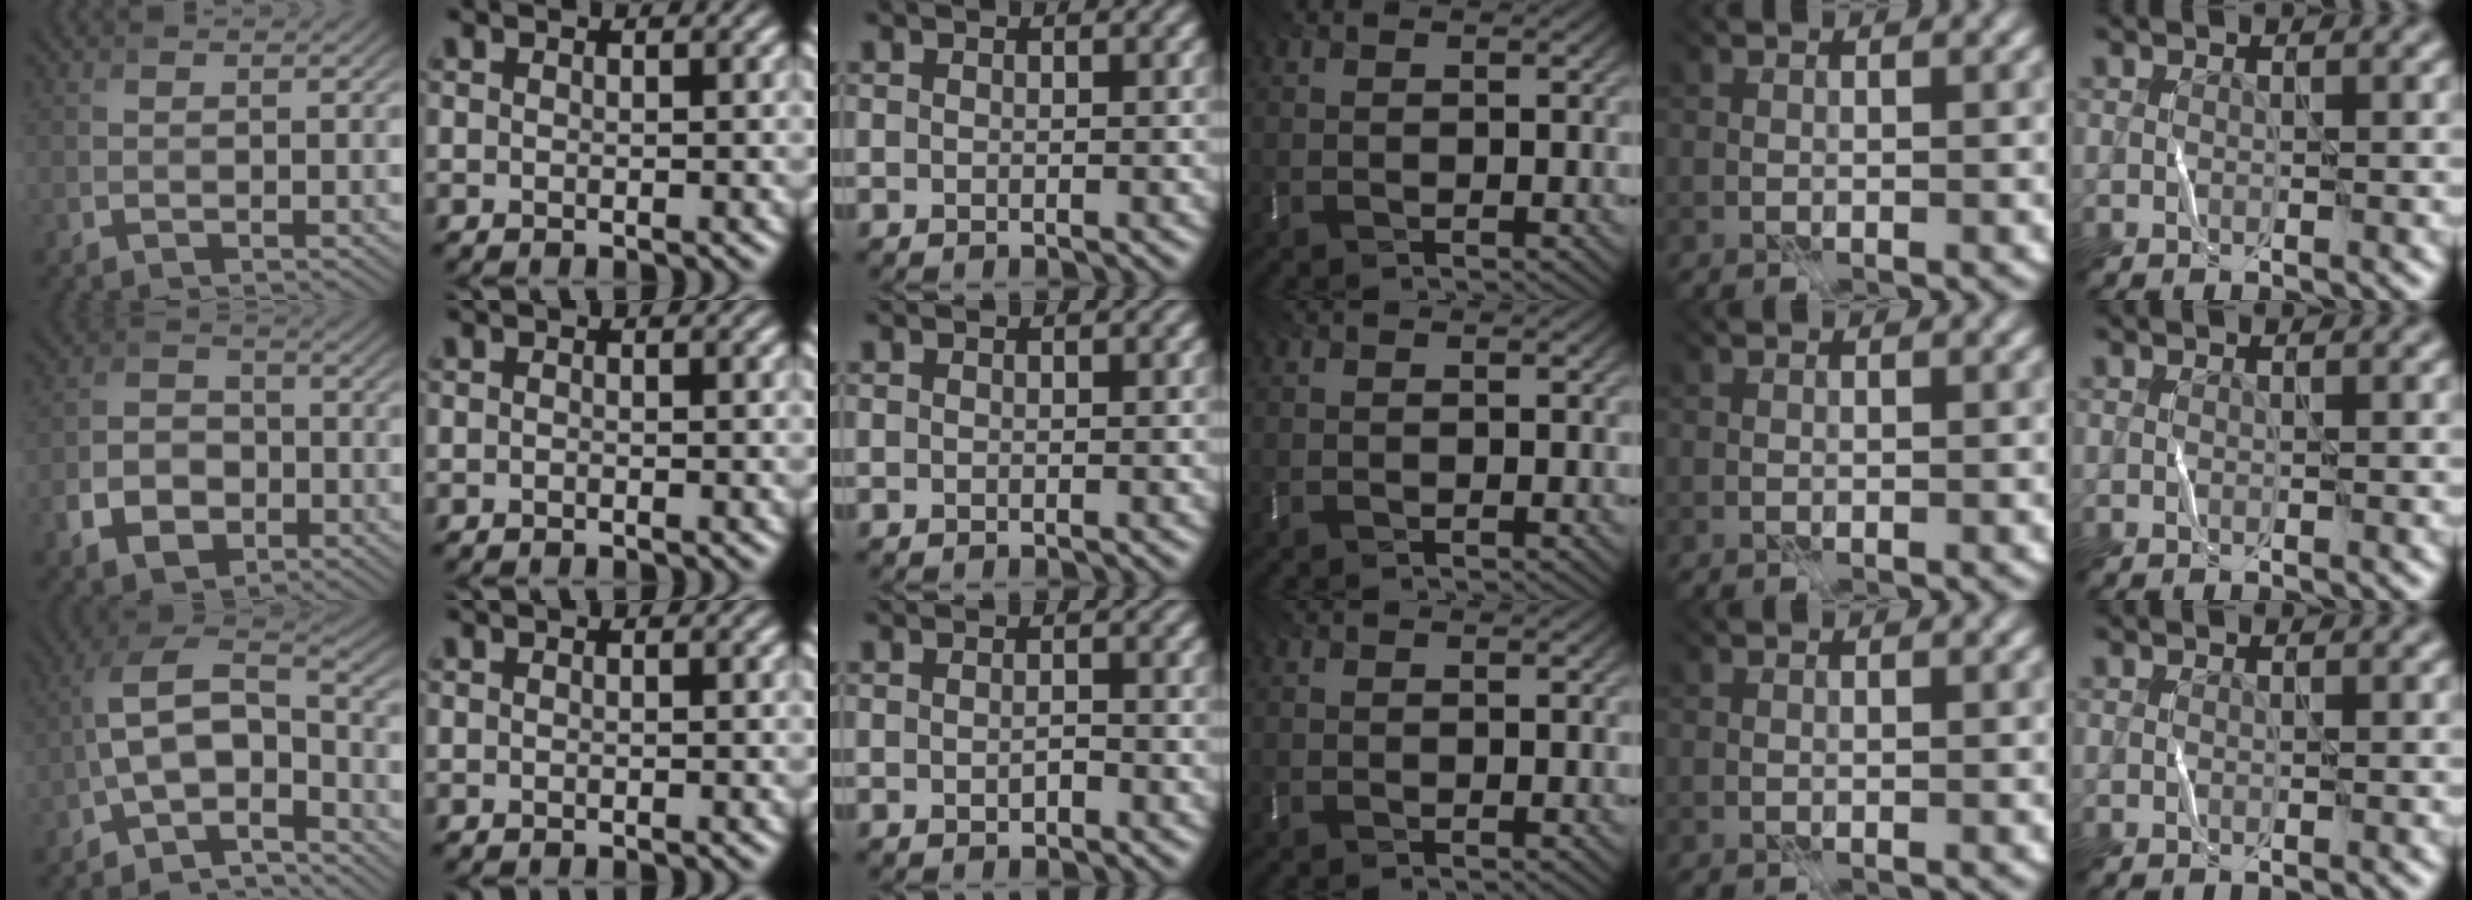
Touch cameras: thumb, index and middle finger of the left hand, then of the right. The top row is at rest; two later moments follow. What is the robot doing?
{"motion": "fold", "object": "bubble wrap"}